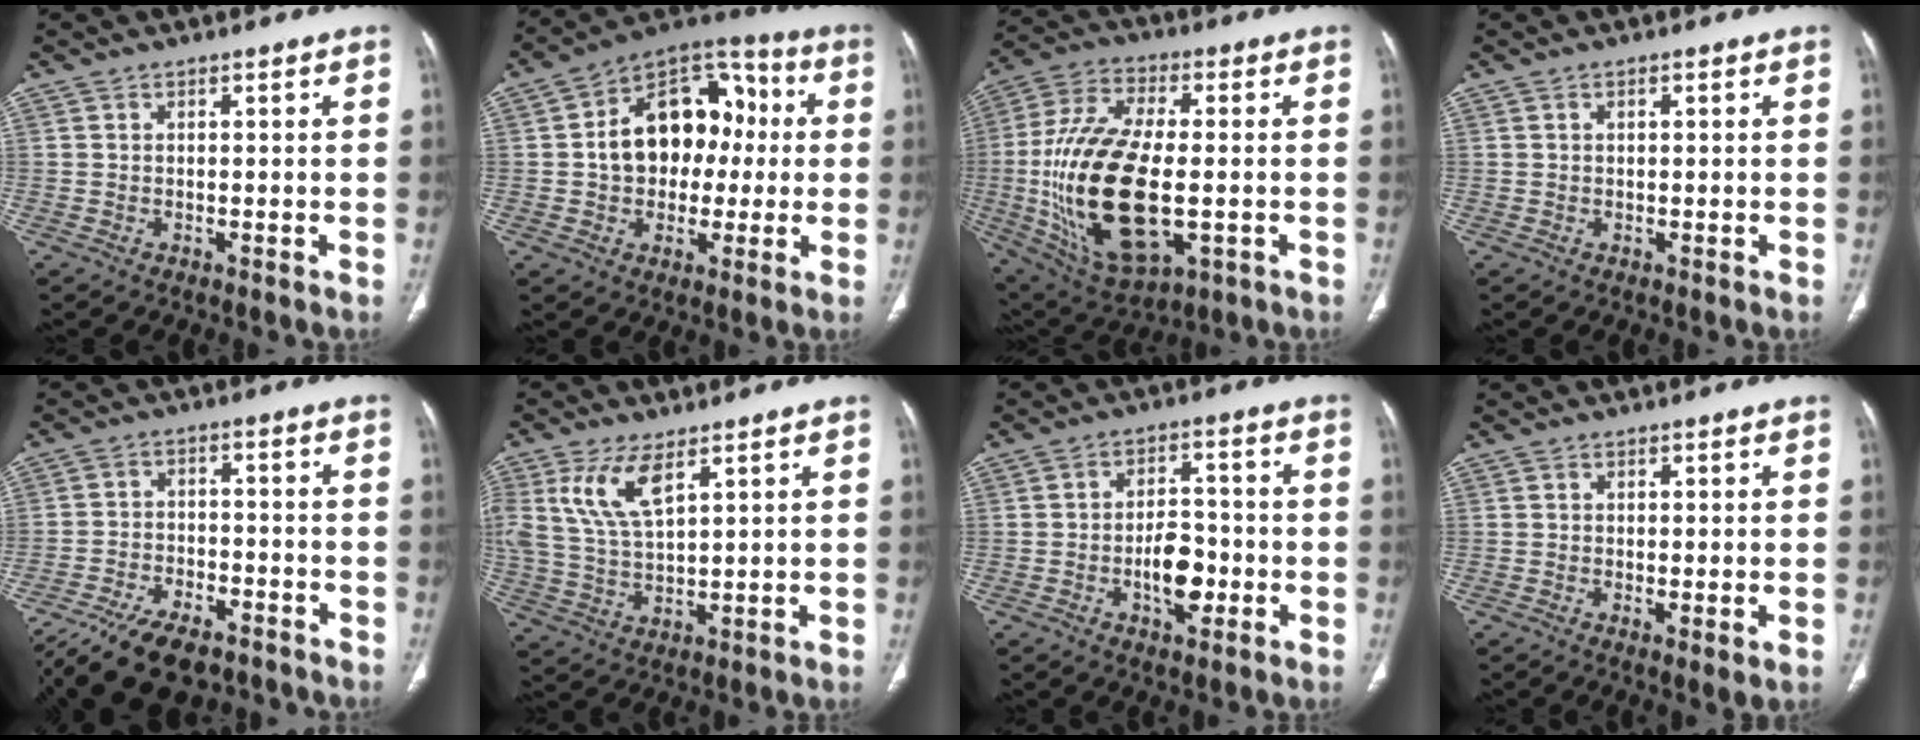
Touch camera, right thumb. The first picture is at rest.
{"total": 17.9, "force": [0.9, 12.7, 12.6], "torque": [-0.146, 0.039, 0.007]}
{"total": 25.6, "force": [-3.0, 12.4, 22.1], "torque": [-0.451, -0.002, -0.034]}
{"total": 0.8, "force": [0.2, 0.4, 0.6], "torque": [-0.012, 0.001, 0.004]}
{"total": 16.4, "force": [-12.1, 7.1, 8.4], "torque": [-0.164, 0.038, -0.198]}
{"total": 9.3, "force": [4.4, 3.8, 7.3], "torque": [-0.159, -0.009, 0.097]}
{"total": 7.9, "force": [-2.2, 4.5, 6.2], "torque": [-0.080, 0.019, -0.036]}
{"total": 2.4, "force": [-0.2, 0.6, 2.3], "torque": [-0.046, -0.013, -0.004]}